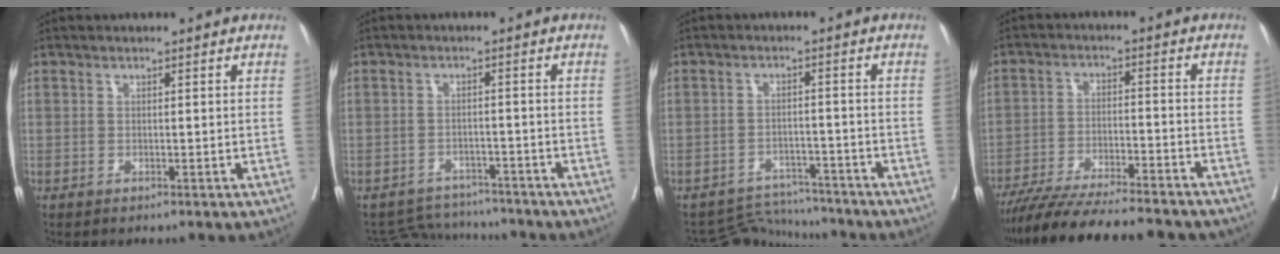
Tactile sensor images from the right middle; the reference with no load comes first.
{"total": 6.4, "force": [-6.2, 1.1, -0.9], "torque": [0.014, 0.011, -0.092]}
{"total": 6.3, "force": [-6.0, 0.4, -1.7], "torque": [0.025, 0.011, -0.094]}
{"total": 18.5, "force": [-16.5, 1.6, 8.2], "torque": [-0.134, -0.024, -0.247]}